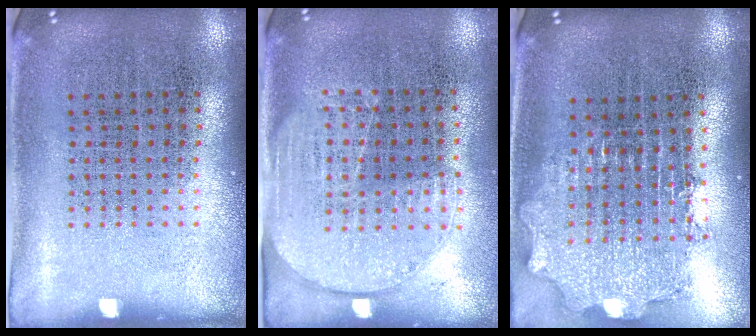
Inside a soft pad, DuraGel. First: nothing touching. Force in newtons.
{"total": 1.6, "press": 1.4, "slide": 0.8}
{"total": 2.0, "press": 1.6, "slide": 1.2}